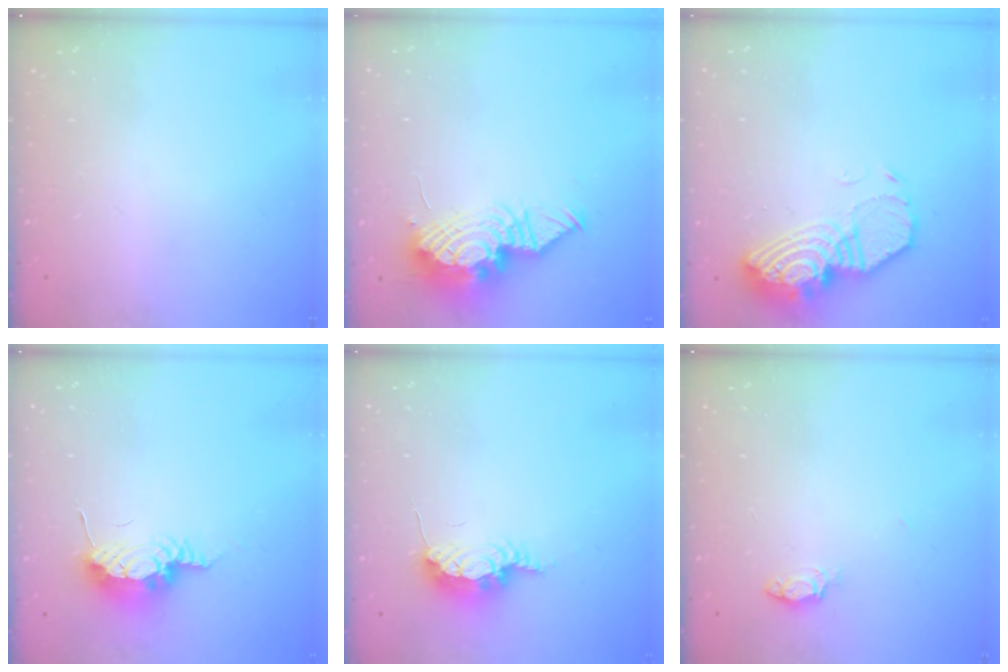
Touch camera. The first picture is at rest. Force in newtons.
{"total": 19.1, "press": 15.7, "slide": 10.8}
{"total": 14.0, "press": 14.0, "slide": 1.0}
{"total": 9.2, "press": 8.7, "slide": 2.8}
{"total": 7.9, "press": 7.8, "slide": 0.6}
{"total": 3.3, "press": 3.3, "slide": 0.4}